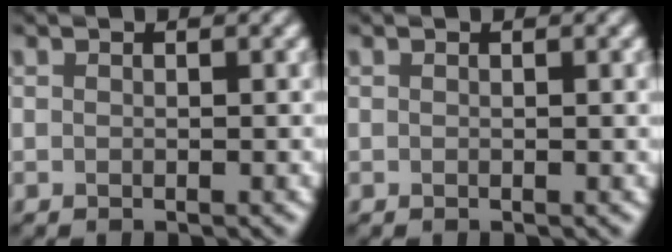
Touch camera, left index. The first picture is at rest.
{"total": 0.0}